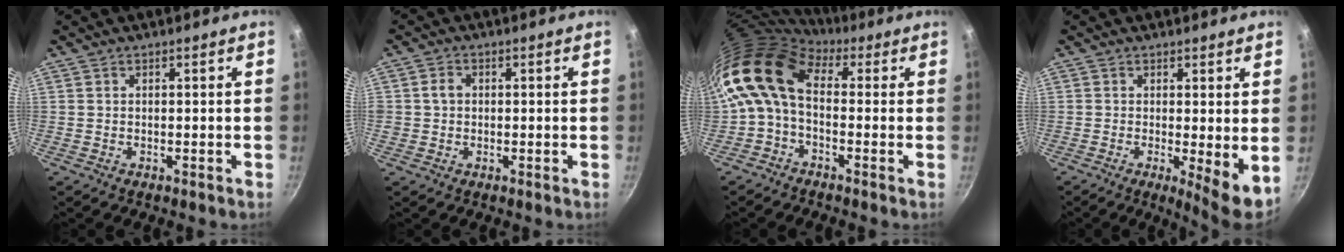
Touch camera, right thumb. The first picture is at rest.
{"total": 2.6, "force": [0.1, 2.3, 1.2], "torque": [-0.011, 0.008, 0.000]}
{"total": 12.2, "force": [0.5, 7.7, 9.4], "torque": [-0.177, 0.026, -0.013]}
{"total": 6.4, "force": [-0.1, 1.6, 6.2], "torque": [-0.085, -0.020, 0.001]}